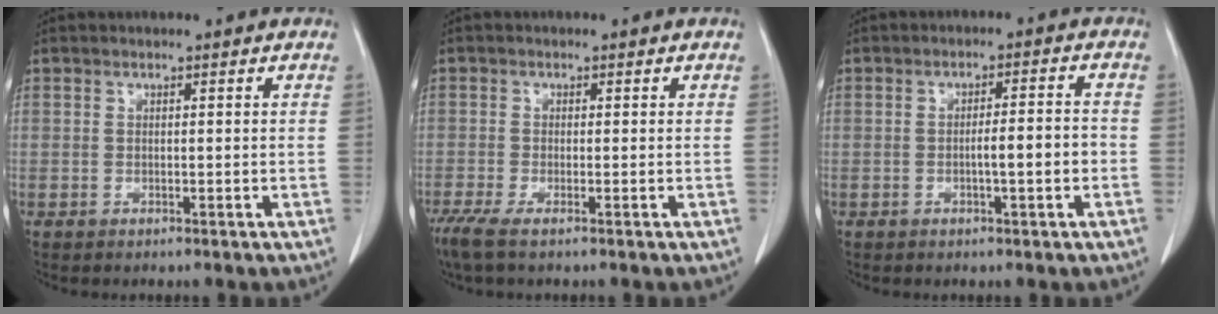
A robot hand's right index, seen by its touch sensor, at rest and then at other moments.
{"total": 3.8, "force": [-2.6, 0.4, 2.7], "torque": [-0.051, -0.011, -0.049]}
{"total": 4.3, "force": [-1.1, 0.3, 4.1], "torque": [-0.064, 0.007, -0.014]}